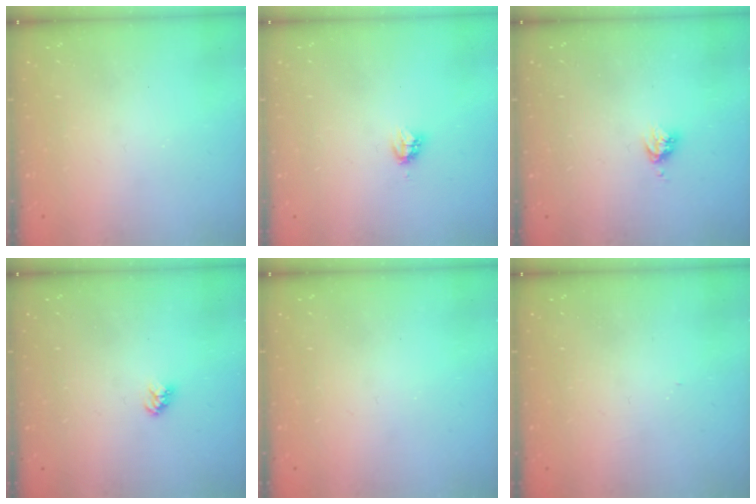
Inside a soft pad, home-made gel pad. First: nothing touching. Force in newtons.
{"total": 3.3, "press": 3.3, "slide": 0.5}
{"total": 3.4, "press": 3.3, "slide": 0.5}
{"total": 3.2, "press": 3.1, "slide": 0.3}
{"total": 0.0}
{"total": 3.3, "press": 3.3, "slide": 0.4}